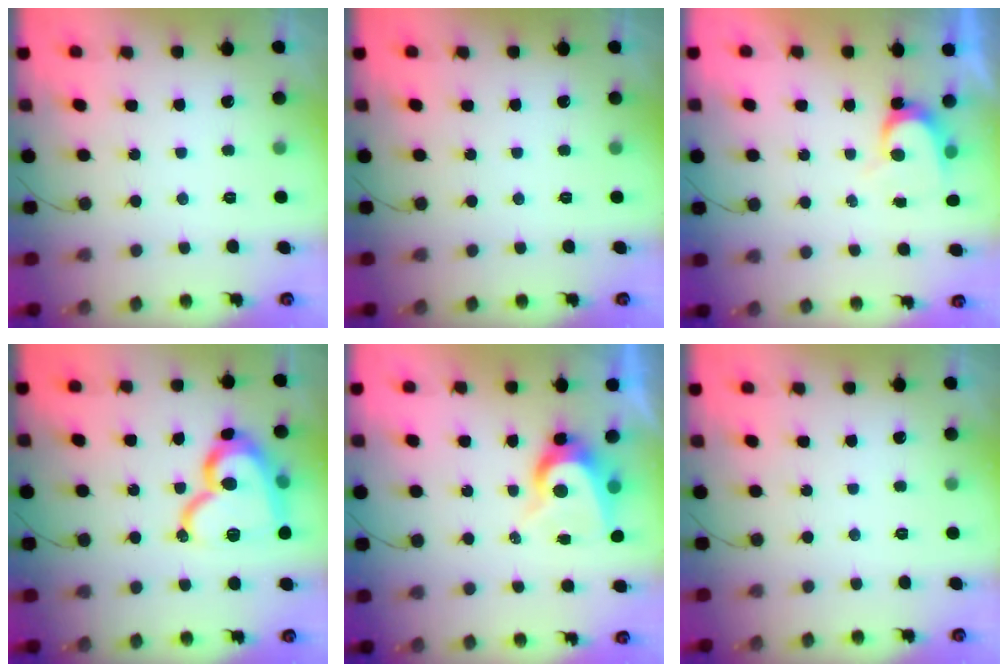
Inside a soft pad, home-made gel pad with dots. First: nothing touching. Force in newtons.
{"total": 0.0}
{"total": 5.6, "press": 5.6, "slide": 0.5}
{"total": 19.7, "press": 19.6, "slide": 1.7}
{"total": 7.6, "press": 7.6, "slide": 0.5}
{"total": 0.0}